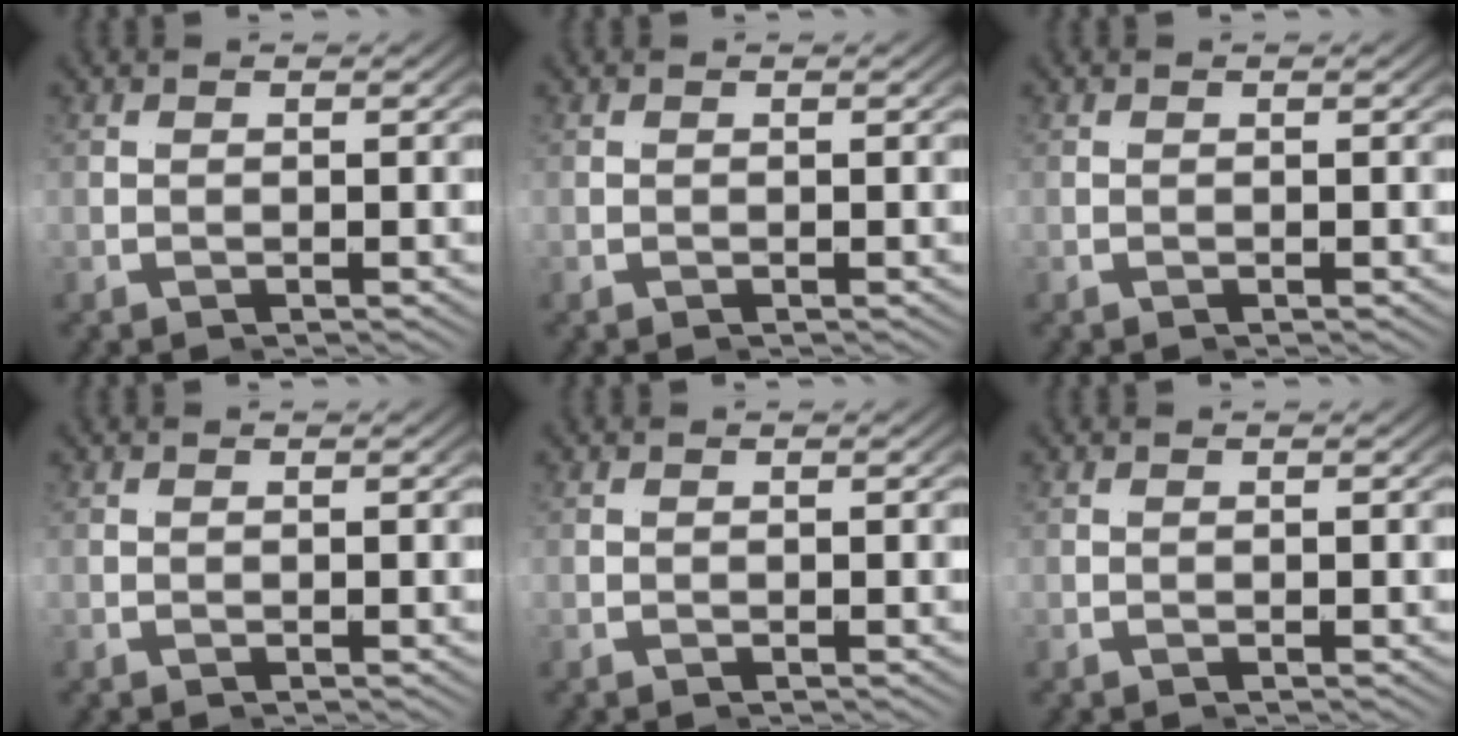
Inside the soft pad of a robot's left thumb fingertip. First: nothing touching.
{"total": 0.0}
{"total": 0.0}
{"total": 0.0}
{"total": 0.0}
{"total": 0.0}